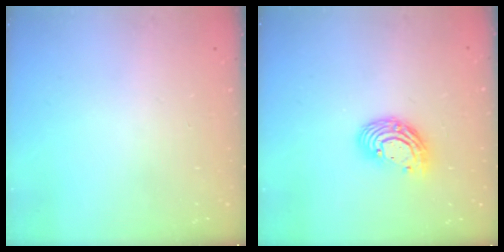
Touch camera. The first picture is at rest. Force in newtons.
{"total": 10.8, "press": 10.8, "slide": 0.9}